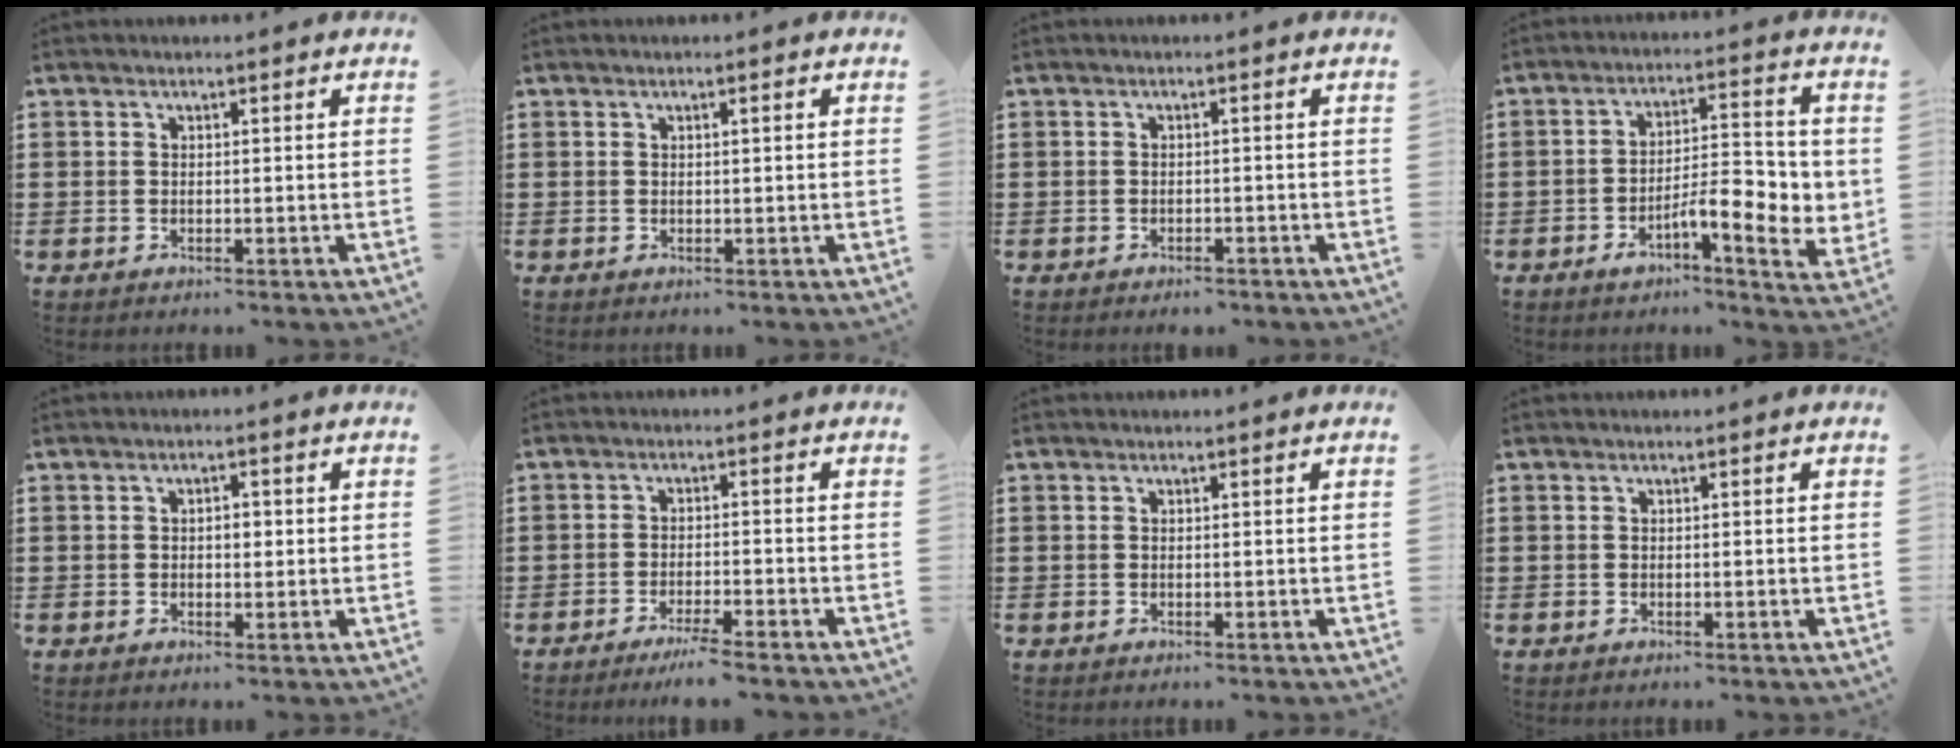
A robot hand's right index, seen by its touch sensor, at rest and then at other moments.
{"total": 0.6, "force": [0.2, 0.0, 0.6], "torque": [-0.010, -0.001, 0.003]}
{"total": 1.1, "force": [-1.1, 0.1, 0.2], "torque": [-0.009, -0.002, -0.023]}
{"total": 8.6, "force": [-2.3, 3.0, 7.7], "torque": [-0.102, -0.005, -0.040]}
{"total": 1.8, "force": [0.0, 1.0, 1.6], "torque": [-0.030, 0.006, -0.003]}
{"total": 3.2, "force": [-2.8, -0.4, 1.5], "torque": [-0.033, -0.007, -0.056]}
{"total": 0.0}
{"total": 0.0}